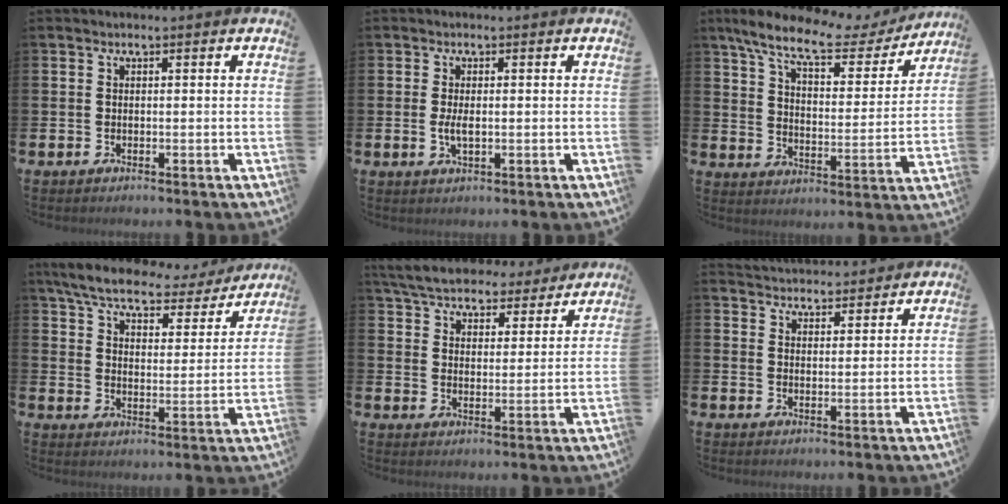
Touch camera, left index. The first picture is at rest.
{"total": 2.3, "force": [0.0, 0.9, 2.1], "torque": [-0.033, -0.001, -0.003]}
{"total": 10.0, "force": [8.3, 2.6, 4.8], "torque": [-0.110, -0.048, 0.138]}
{"total": 7.1, "force": [6.4, 1.6, 2.8], "torque": [-0.074, -0.041, 0.105]}
{"total": 6.3, "force": [6.0, 1.6, 1.1], "torque": [-0.050, -0.036, 0.105]}
{"total": 3.9, "force": [3.9, 0.6, -0.4], "torque": [-0.001, -0.024, 0.070]}